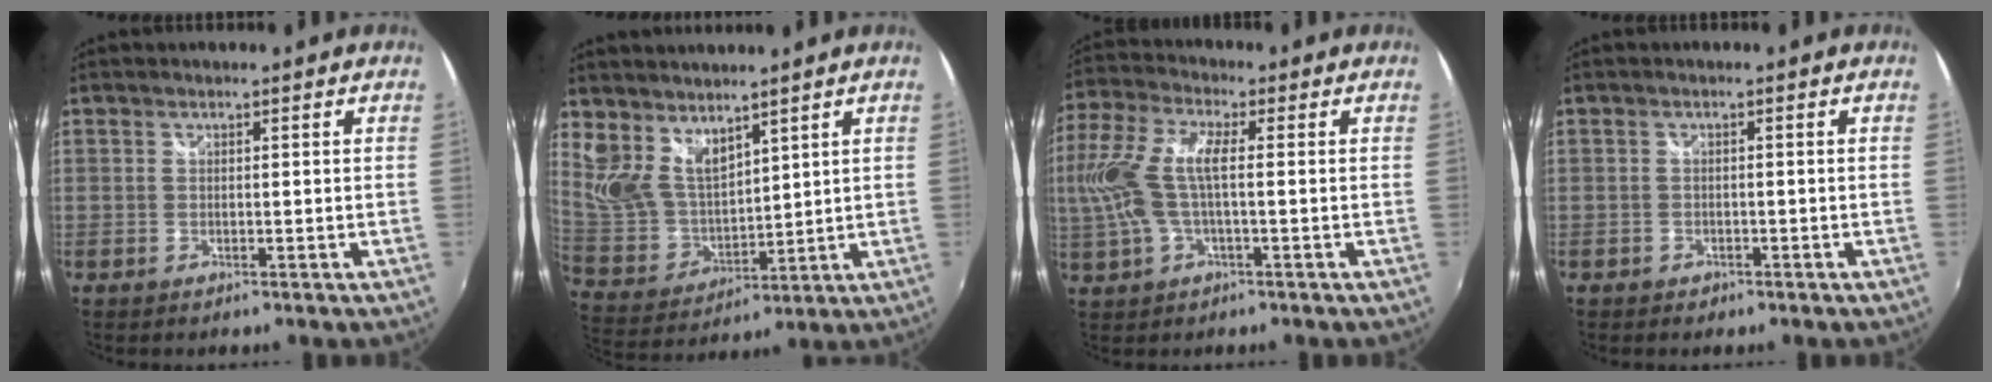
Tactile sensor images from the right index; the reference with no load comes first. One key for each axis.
{"total": 12.3, "fx": 8.5, "fy": 7.0, "fz": 5.5, "tx": -0.116, "ty": 0.001, "tz": 0.186}
{"total": 12.2, "fx": -0.3, "fy": 4.5, "fz": 11.3, "tx": -0.231, "ty": 0.004, "tz": -0.004}
{"total": 1.7, "fx": -1.0, "fy": 1.3, "fz": 0.4, "tx": -0.012, "ty": 0.001, "tz": -0.013}